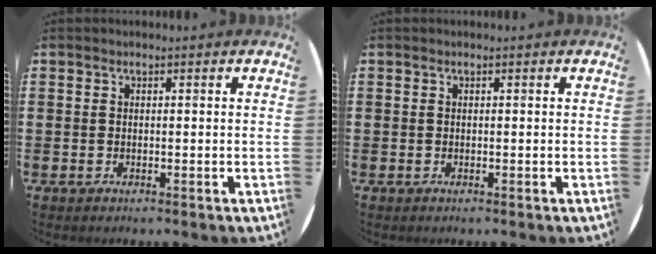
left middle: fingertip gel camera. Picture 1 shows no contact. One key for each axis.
{"total": 0.0}